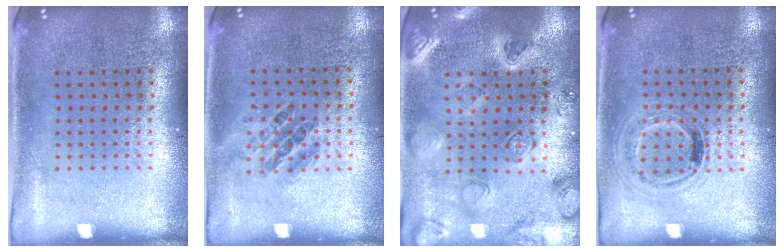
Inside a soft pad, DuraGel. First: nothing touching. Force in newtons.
{"total": 0.9, "press": 0.8, "slide": 0.5}
{"total": 2.2, "press": 2.2, "slide": 0.2}
{"total": 0.9, "press": 0.9, "slide": 0.3}